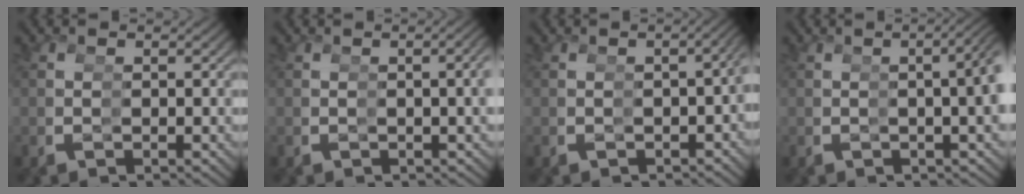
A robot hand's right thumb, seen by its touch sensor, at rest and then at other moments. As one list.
[{"total": 2.2, "force": [0.0, 0.1, 2.2], "torque": [-0.024, 0.010, 0.002]}, {"total": 2.9, "force": [-0.3, 1.3, 2.6], "torque": [-0.033, 0.007, -0.004]}, {"total": 5.4, "force": [0.6, 1.5, 5.2], "torque": [-0.054, 0.022, 0.001]}]